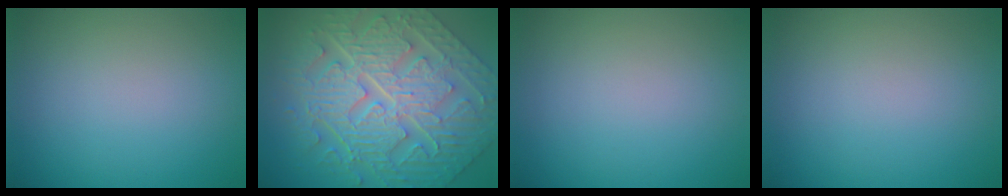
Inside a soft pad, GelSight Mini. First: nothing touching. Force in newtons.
{"total": 11.1, "press": 7.8, "slide": 7.9}
{"total": 0.0}
{"total": 0.0}